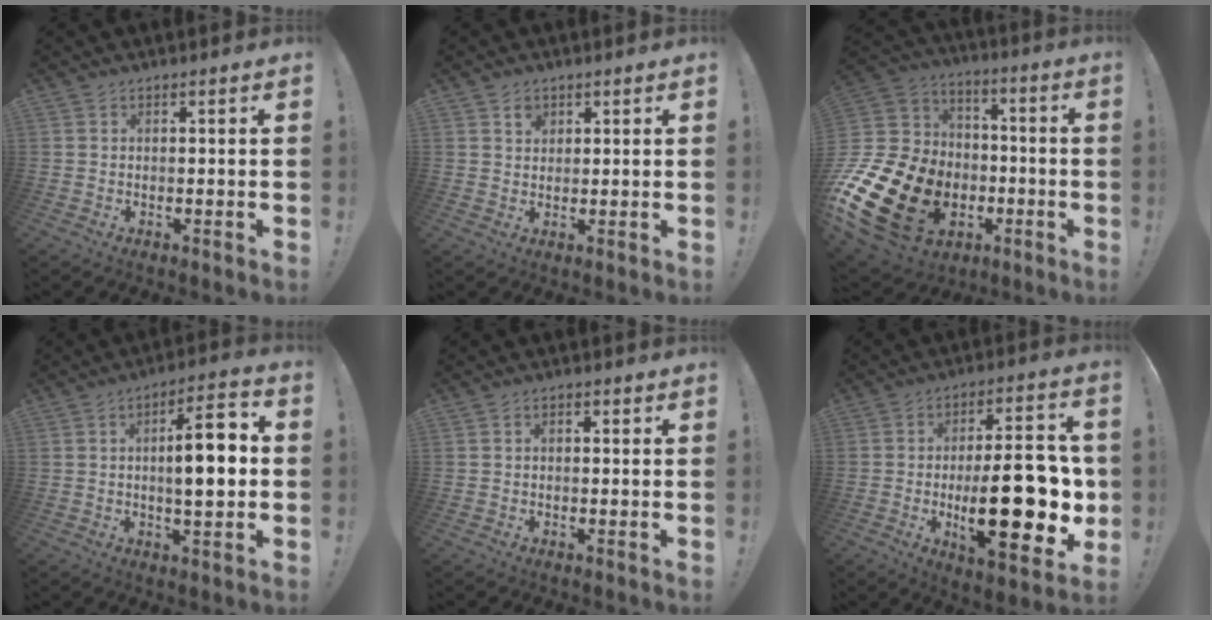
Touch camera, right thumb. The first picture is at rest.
{"total": 2.6, "force": [1.5, 2.0, 0.6], "torque": [0.001, -0.008, 0.025]}
{"total": 26.6, "force": [-7.7, 20.0, 15.7], "torque": [-0.312, 0.035, -0.075]}
{"total": 11.3, "force": [0.0, 3.4, 10.8], "torque": [-0.151, 0.002, -0.007]}
{"total": 1.4, "force": [-0.2, 1.0, 1.0], "torque": [-0.017, 0.005, -0.004]}
{"total": 26.2, "force": [-3.0, 10.4, 23.9], "torque": [-0.347, -0.001, -0.039]}